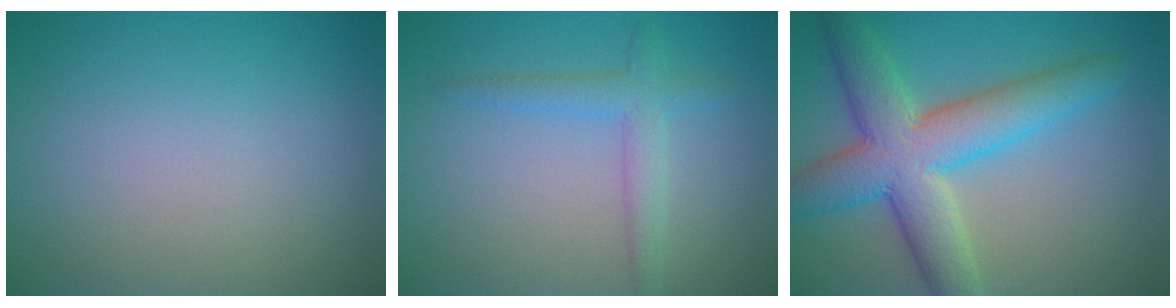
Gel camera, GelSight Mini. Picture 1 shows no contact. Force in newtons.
{"total": 2.0, "press": 2.0, "slide": 0.1}
{"total": 8.3, "press": 8.3, "slide": 0.2}